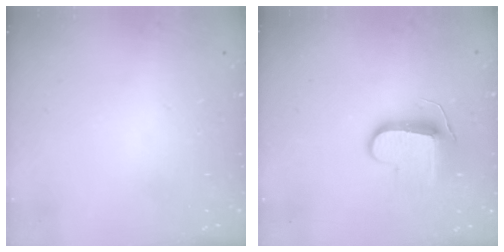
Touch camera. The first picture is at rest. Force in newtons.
{"total": 9.3, "press": 9.3, "slide": 0.4}